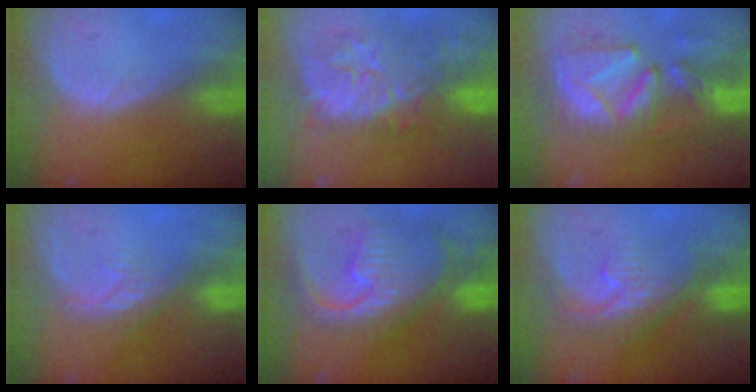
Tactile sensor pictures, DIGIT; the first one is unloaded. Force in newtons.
{"total": 10.6, "press": 10.0, "slide": 3.6}
{"total": 11.1, "press": 10.7, "slide": 3.1}
{"total": 4.0, "press": 3.7, "slide": 1.4}
{"total": 12.2, "press": 10.5, "slide": 6.2}
{"total": 7.9, "press": 7.5, "slide": 2.5}